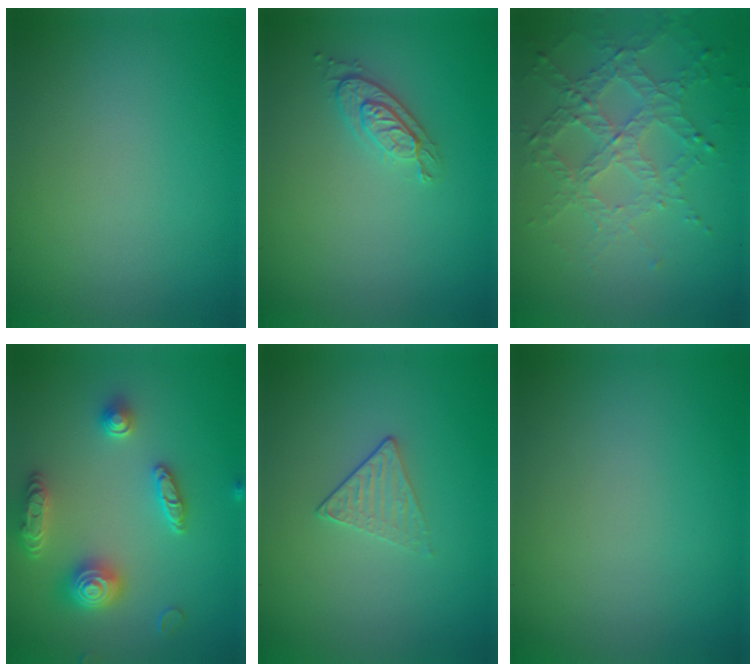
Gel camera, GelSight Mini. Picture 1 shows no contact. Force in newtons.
{"total": 2.0, "press": 1.8, "slide": 0.9}
{"total": 4.5, "press": 3.3, "slide": 3.1}
{"total": 4.2, "press": 4.1, "slide": 1.0}
{"total": 1.3, "press": 0.9, "slide": 0.9}
{"total": 0.0}